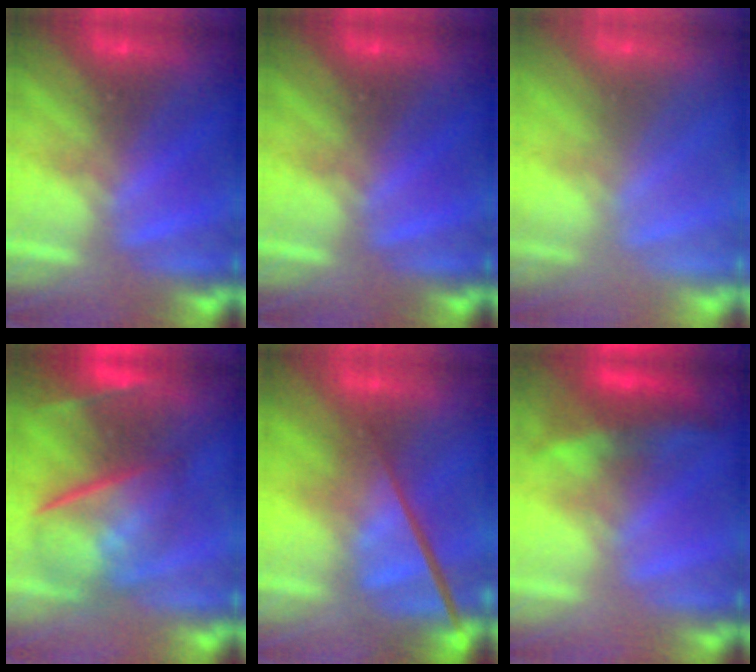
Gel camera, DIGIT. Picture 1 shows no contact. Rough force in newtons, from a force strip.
{"total": 0.0}
{"total": 2.8}
{"total": 7.4}
{"total": 3.8}
{"total": 3.3}